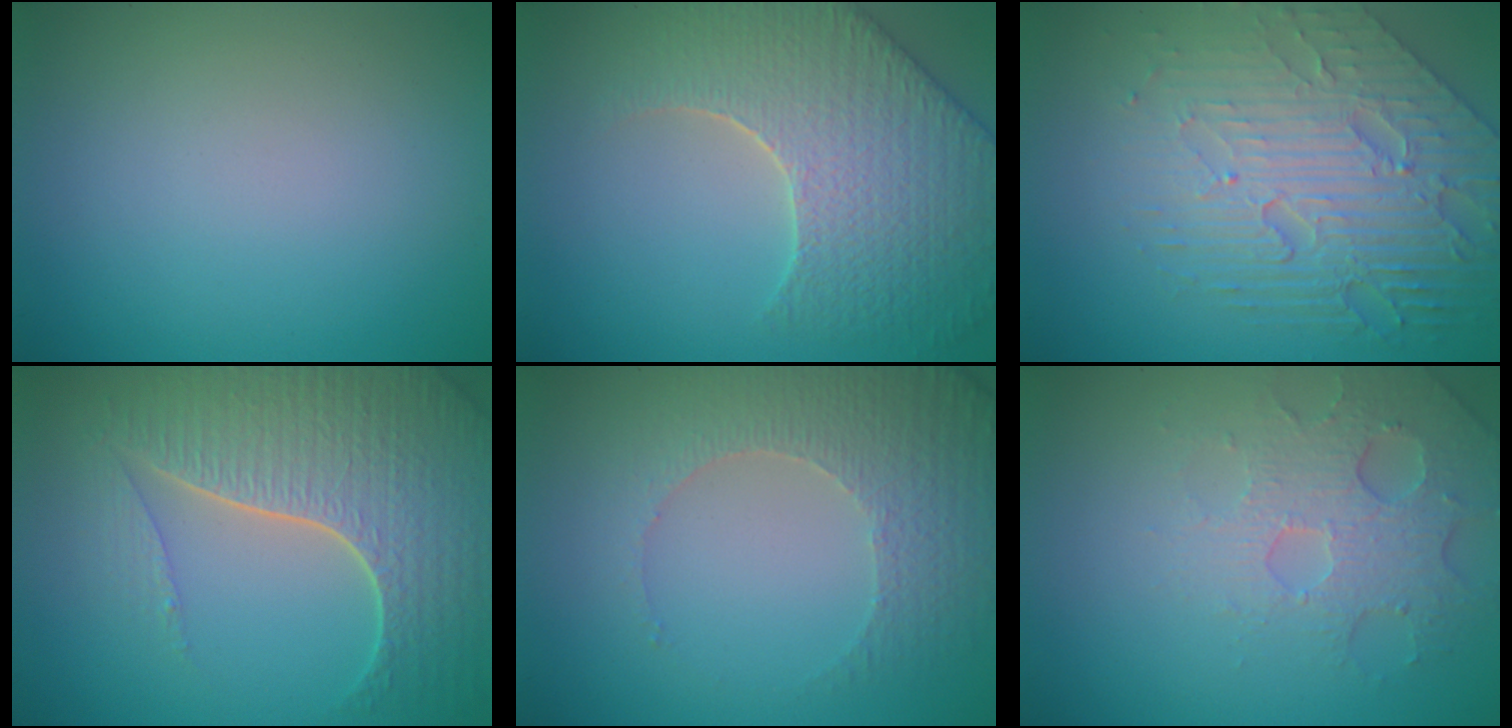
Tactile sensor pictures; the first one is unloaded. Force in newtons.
{"total": 7.1, "press": 5.9, "slide": 4.0}
{"total": 7.9, "press": 5.6, "slide": 5.7}
{"total": 7.7, "press": 5.6, "slide": 5.3}
{"total": 4.7, "press": 3.5, "slide": 3.1}
{"total": 4.9, "press": 3.4, "slide": 3.5}